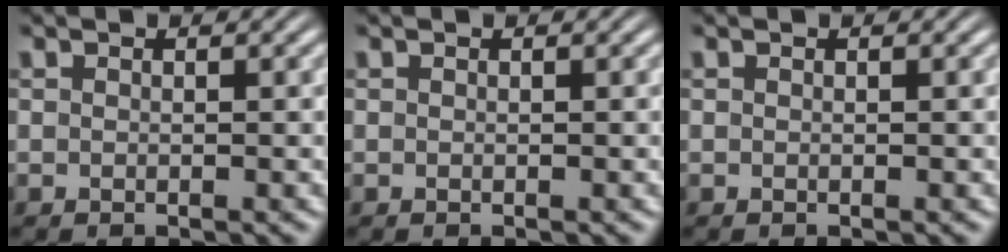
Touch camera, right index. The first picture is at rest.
{"total": 0.0}
{"total": 0.0}